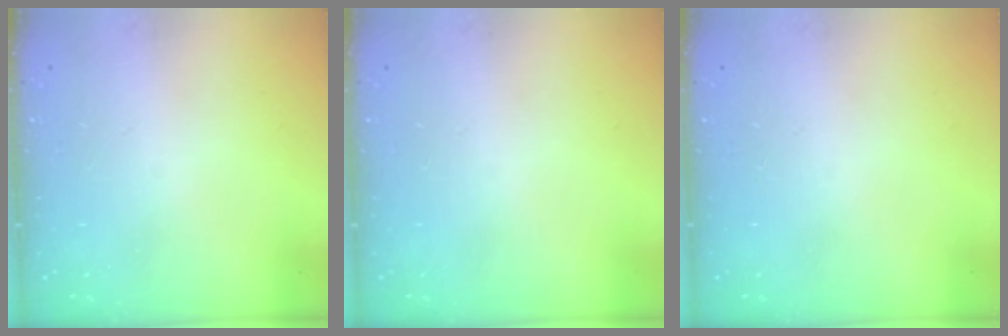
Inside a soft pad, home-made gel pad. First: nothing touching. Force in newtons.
{"total": 0.0}
{"total": 0.0}